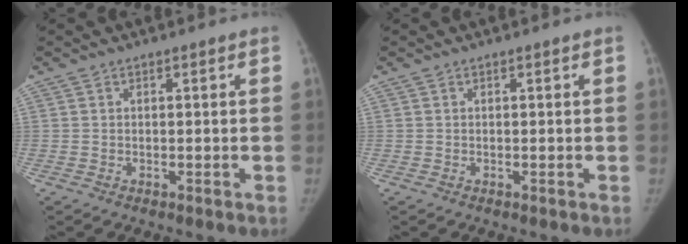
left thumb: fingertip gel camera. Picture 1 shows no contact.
{"total": 0.0}